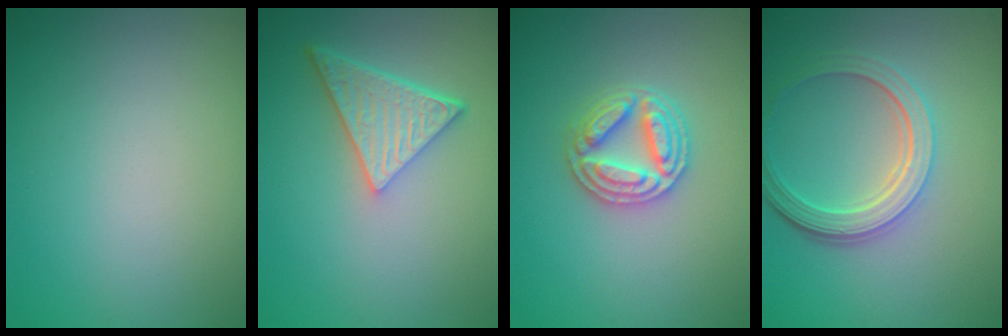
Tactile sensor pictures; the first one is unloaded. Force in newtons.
{"total": 5.1, "press": 3.8, "slide": 3.5}
{"total": 4.5, "press": 4.4, "slide": 0.7}
{"total": 4.8, "press": 3.7, "slide": 3.1}